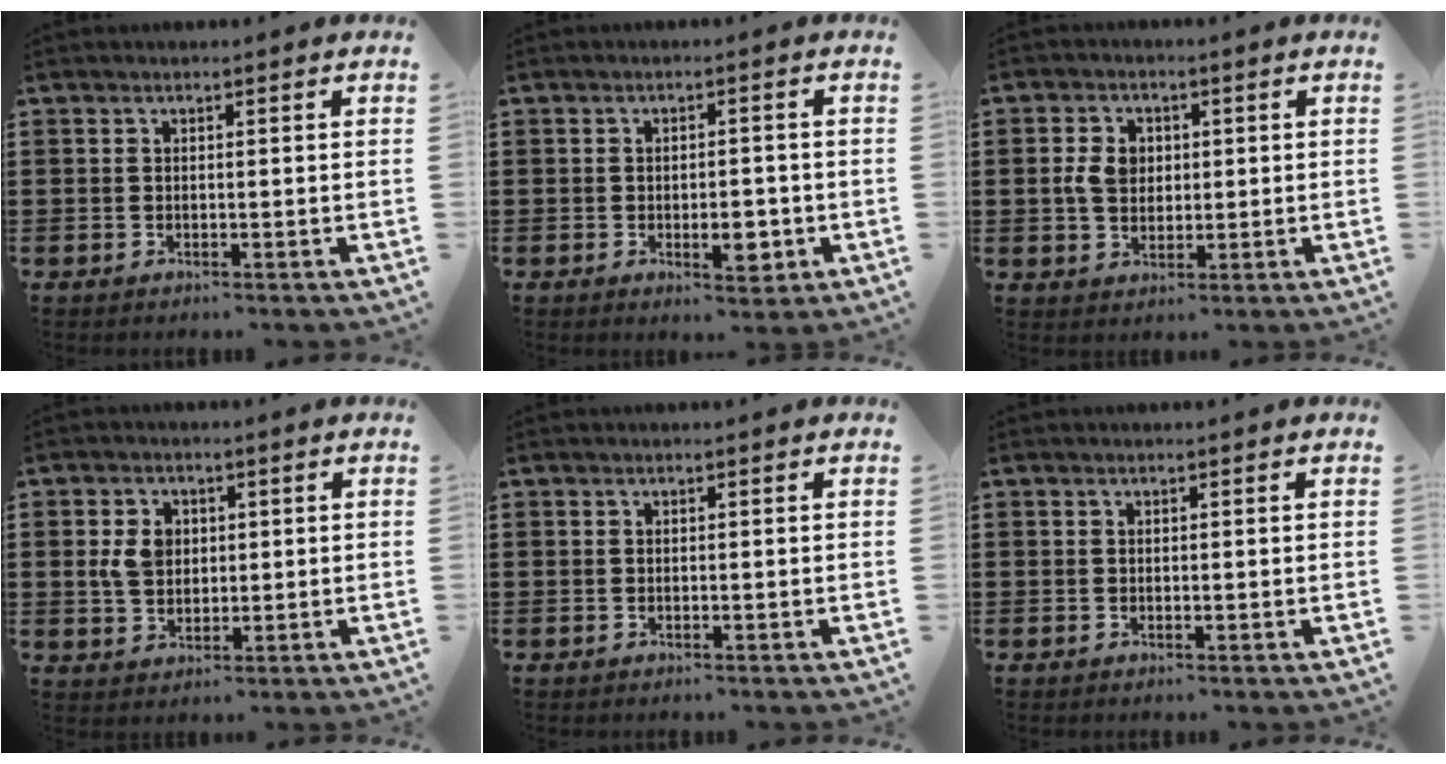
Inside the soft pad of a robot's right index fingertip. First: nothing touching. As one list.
[{"total": 4.2, "force": [-1.3, 1.9, 3.5], "torque": [-0.051, 0.002, -0.024]}, {"total": 4.4, "force": [0.3, 3.3, 3.0], "torque": [-0.082, 0.006, -0.003]}, {"total": 4.5, "force": [0.6, 3.3, 3.1], "torque": [-0.085, 0.004, 0.003]}, {"total": 0.0}, {"total": 0.0}]